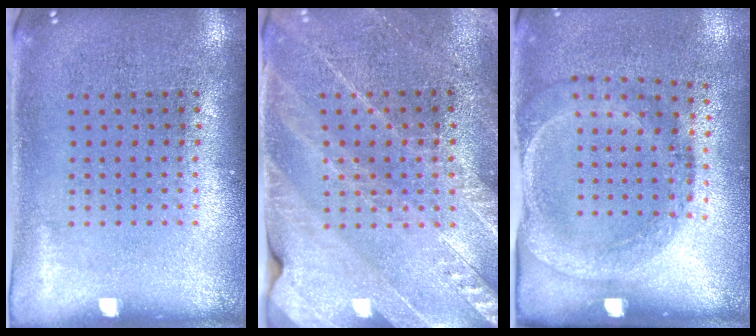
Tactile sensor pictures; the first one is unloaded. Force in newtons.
{"total": 2.6, "press": 2.5, "slide": 0.4}
{"total": 1.8, "press": 1.1, "slide": 1.4}